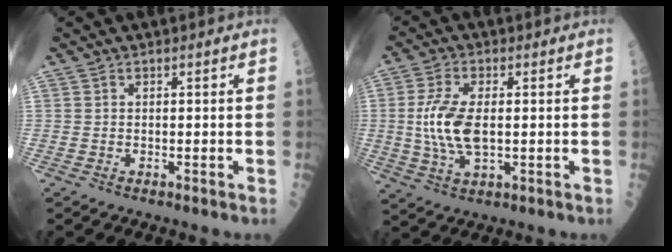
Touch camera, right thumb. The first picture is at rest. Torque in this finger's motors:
{"motor_torque": [0.63, 2.21, 0.88, 0.06, 0.39]}